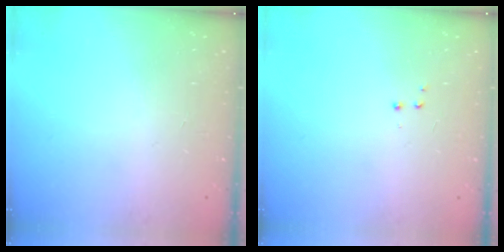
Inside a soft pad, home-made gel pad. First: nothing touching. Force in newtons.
{"total": 2.9, "press": 2.8, "slide": 0.7}